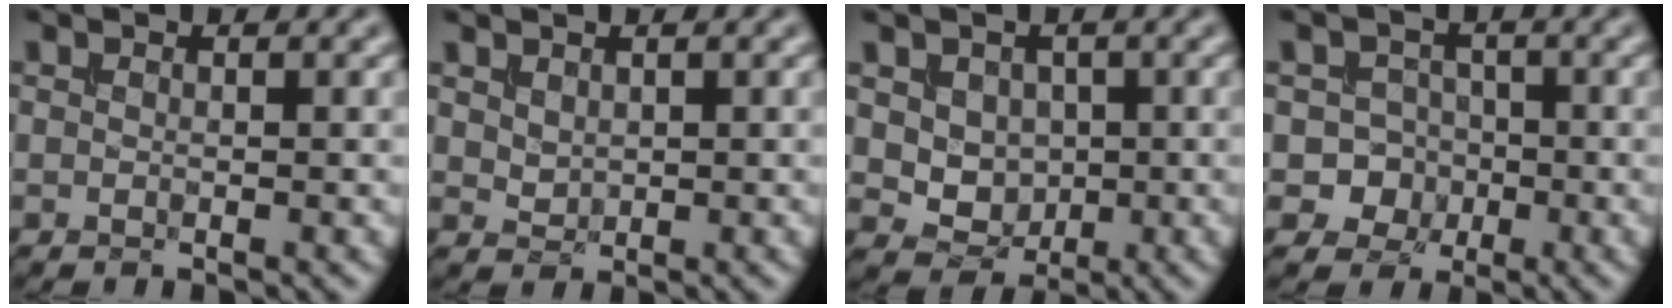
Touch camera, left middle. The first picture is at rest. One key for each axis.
{"total": 1.0, "fx": 0.6, "fy": 0.7, "fz": 0.5, "tx": -0.014, "ty": -0.003, "tz": 0.018}
{"total": 3.4, "fx": 0.5, "fy": 2.9, "fz": 1.8, "tx": -0.038, "ty": -0.013, "tz": 0.018}
{"total": 4.4, "fx": -1.5, "fy": 4.0, "fz": 1.0, "tx": 0.014, "ty": 0.006, "tz": -0.042}